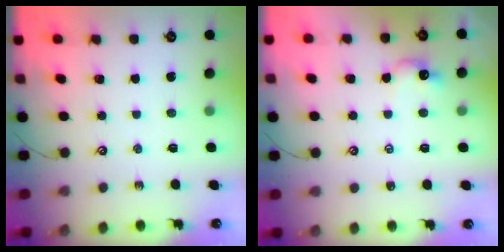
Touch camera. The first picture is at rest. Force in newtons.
{"total": 1.5, "press": 1.4, "slide": 0.5}